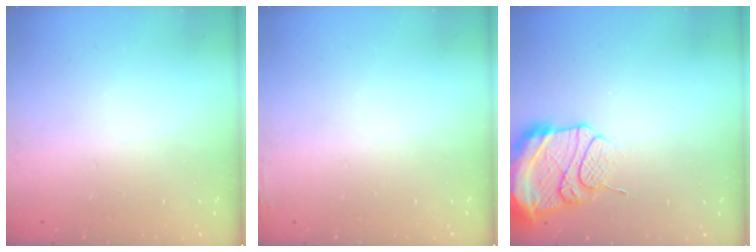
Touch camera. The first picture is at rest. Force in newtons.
{"total": 3.8, "press": 3.7, "slide": 1.0}
{"total": 15.5, "press": 15.3, "slide": 2.9}